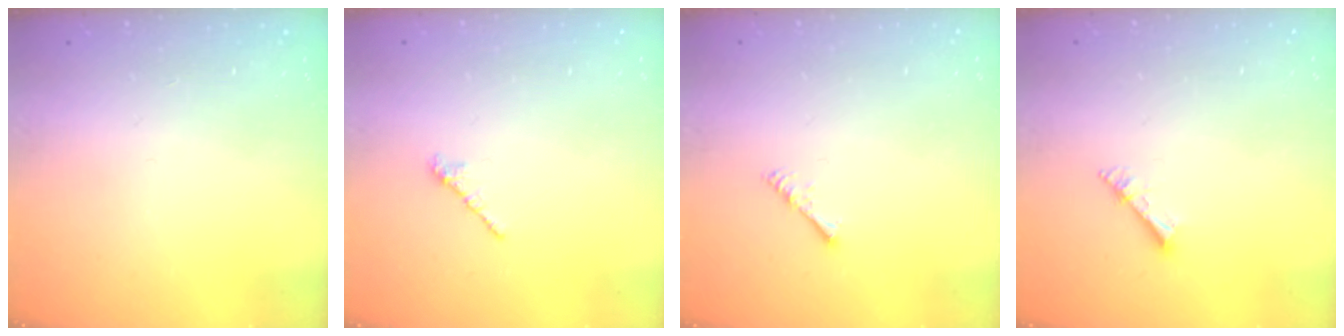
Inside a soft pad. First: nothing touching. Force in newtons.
{"total": 2.4, "press": 2.3, "slide": 0.7}
{"total": 2.2, "press": 2.1, "slide": 0.5}
{"total": 3.0, "press": 3.0, "slide": 0.3}